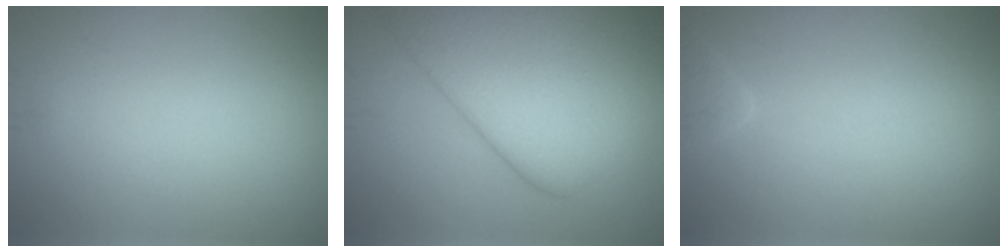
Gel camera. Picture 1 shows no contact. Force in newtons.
{"total": 12.6, "press": 12.6, "slide": 0.1}
{"total": 1.5, "press": 1.5, "slide": 0.2}